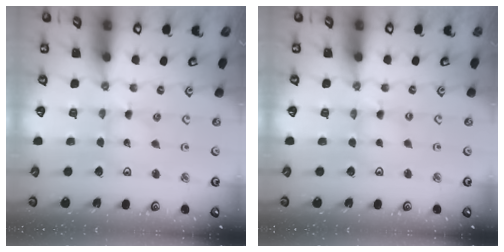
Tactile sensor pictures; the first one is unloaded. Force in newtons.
{"total": 0.8, "press": 0.8, "slide": 0.2}